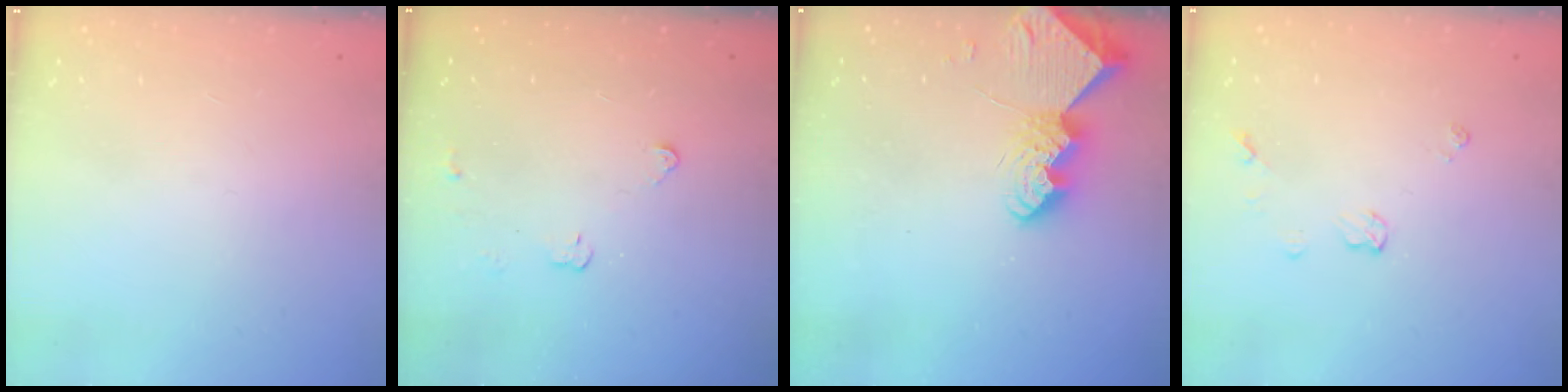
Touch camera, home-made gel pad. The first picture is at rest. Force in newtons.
{"total": 2.9, "press": 2.9, "slide": 0.4}
{"total": 9.9, "press": 9.8, "slide": 0.9}
{"total": 4.9, "press": 4.9, "slide": 0.6}